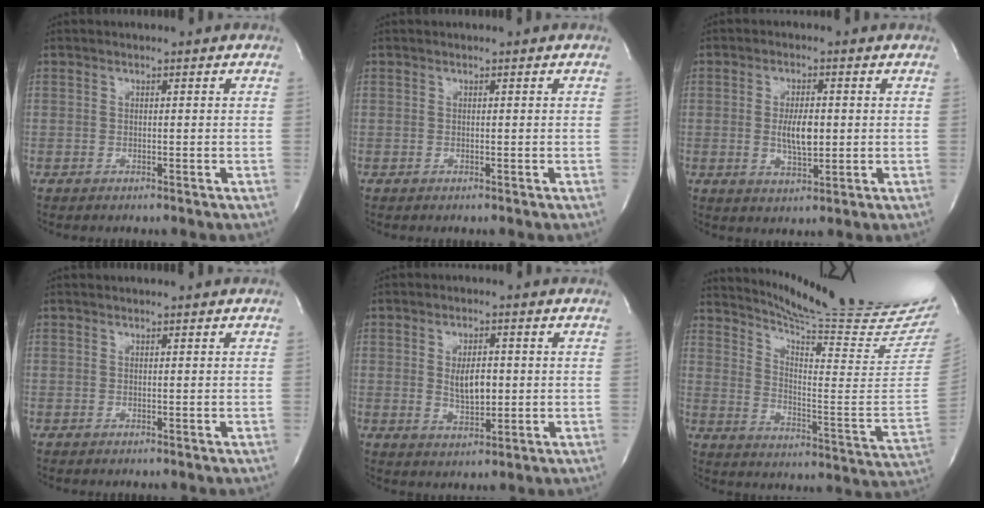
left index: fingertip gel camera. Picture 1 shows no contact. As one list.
[{"total": 0.0}, {"total": 5.0, "force": [-0.4, 1.5, 4.8], "torque": [-0.091, -0.011, -0.003]}, {"total": 1.4, "force": [1.4, 0.0, 0.4], "torque": [-0.006, 0.016, 0.022]}, {"total": 4.8, "force": [-0.1, 2.2, 4.3], "torque": [-0.078, -0.010, 0.007]}, {"total": 25.6, "force": [23.1, -1.2, 10.9], "torque": [-0.176, -0.131, 0.309]}]